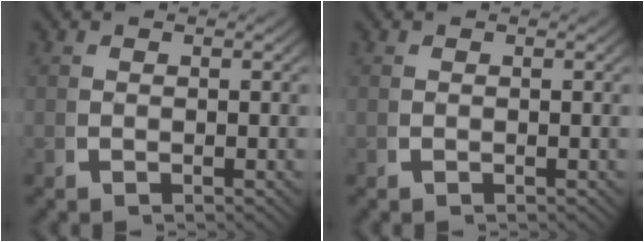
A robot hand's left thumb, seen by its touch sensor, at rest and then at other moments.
{"total": 0.0}